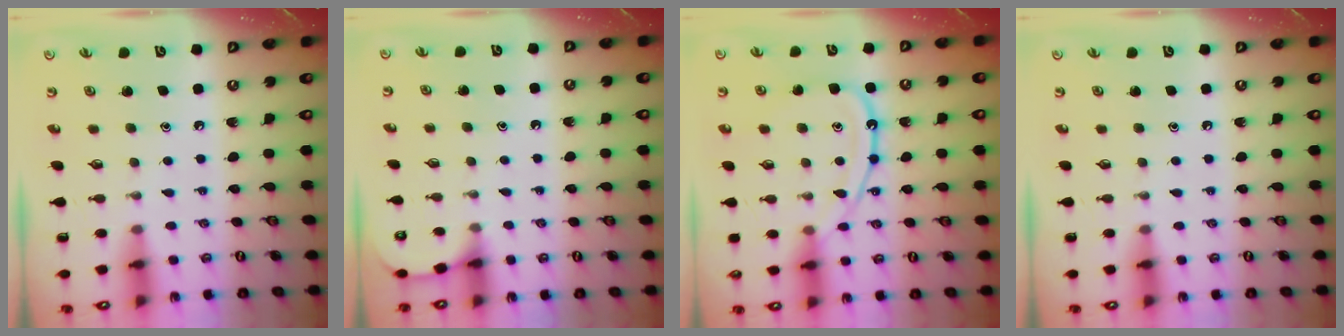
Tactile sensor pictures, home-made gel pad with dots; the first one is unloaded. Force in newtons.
{"total": 3.4, "press": 3.4, "slide": 0.4}
{"total": 12.5, "press": 12.5, "slide": 1.1}
{"total": 0.0}